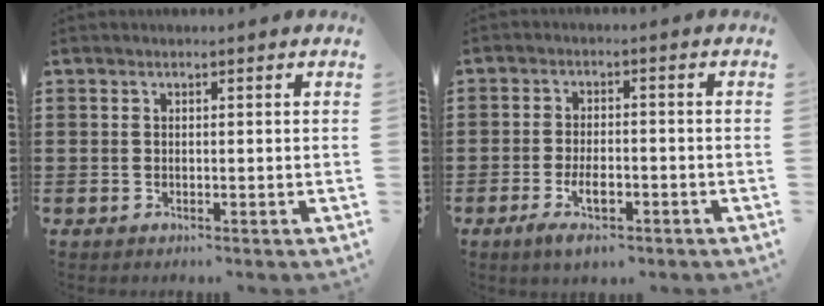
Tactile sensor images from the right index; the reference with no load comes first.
{"total": 4.8, "force": [-2.4, 1.8, 3.8], "torque": [-0.076, 0.002, -0.046]}